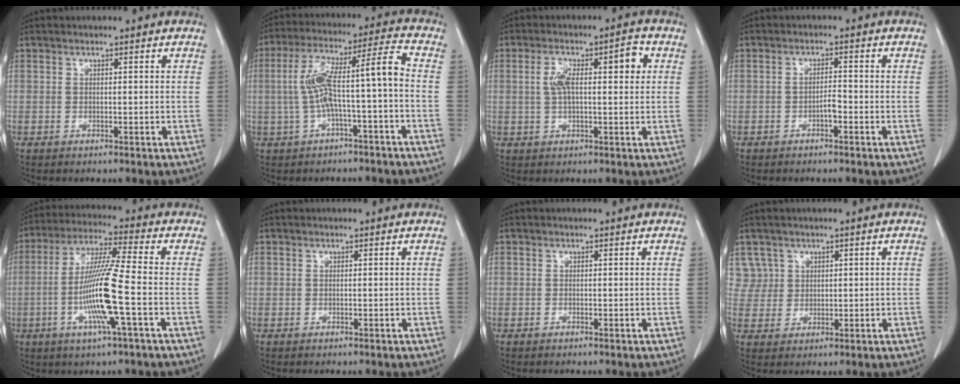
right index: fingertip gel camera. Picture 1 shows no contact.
{"total": 10.6, "force": [-1.4, 0.8, 10.5], "torque": [-0.198, 0.045, -0.023]}
{"total": 7.4, "force": [1.5, 2.2, 6.9], "torque": [-0.123, 0.029, 0.026]}
{"total": 1.8, "force": [-0.9, 0.4, 1.5], "torque": [-0.026, 0.003, -0.016]}
{"total": 12.3, "force": [-3.0, -0.5, 11.9], "torque": [-0.236, -0.009, -0.064]}
{"total": 0.0}
{"total": 0.0}
{"total": 3.8, "force": [1.9, 3.3, -0.4], "torque": [0.022, 0.007, 0.036]}